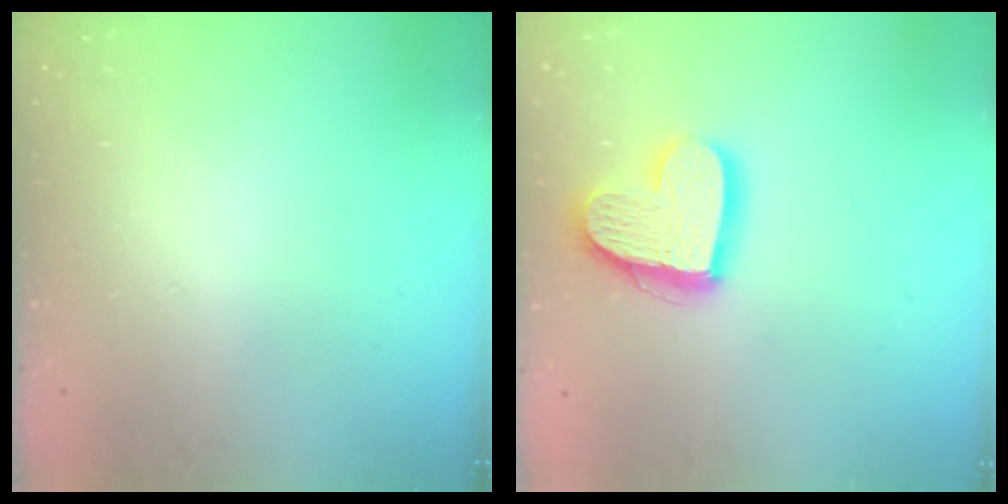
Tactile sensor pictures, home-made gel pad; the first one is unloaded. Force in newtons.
{"total": 16.4, "press": 16.4, "slide": 1.5}